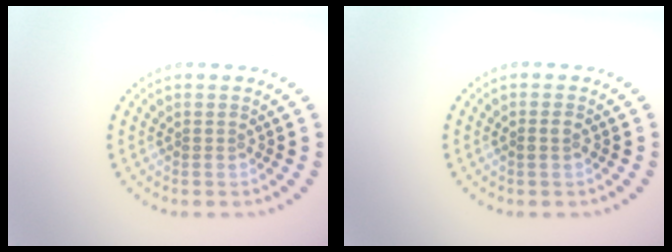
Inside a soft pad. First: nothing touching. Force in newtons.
{"total": 0.9, "press": 0.8, "slide": 0.1}